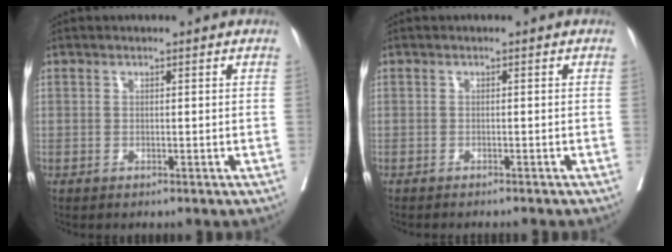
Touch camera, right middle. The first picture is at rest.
{"total": 3.8, "force": [-3.6, 0.2, 1.3], "torque": [-0.014, -0.006, -0.046]}